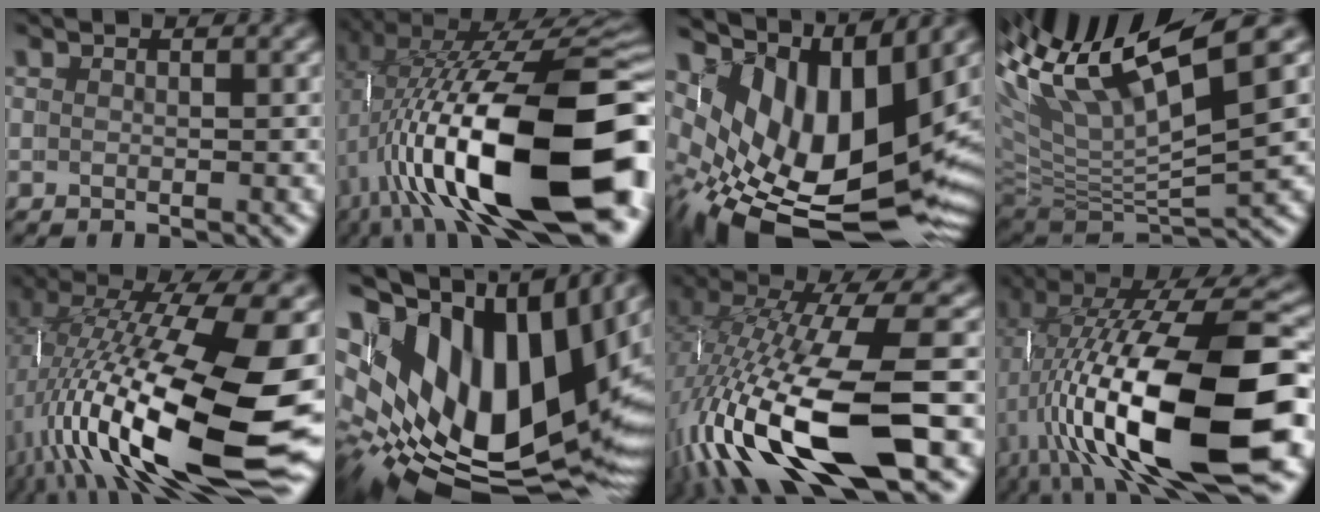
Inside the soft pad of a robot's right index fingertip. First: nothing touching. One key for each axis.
{"total": 19.8, "fx": -2.1, "fy": 7.9, "fz": 18.0, "tx": -0.297, "ty": -0.020, "tz": -0.012}
{"total": 16.1, "fx": -4.4, "fy": 9.4, "fz": 12.3, "tx": -0.243, "ty": -0.079, "tz": -0.032}
{"total": 14.0, "fx": 3.9, "fy": 8.7, "fz": 10.3, "tx": -0.214, "ty": -0.017, "tz": 0.067}
{"total": 17.3, "fx": -2.4, "fy": 7.3, "fz": 15.5, "tx": -0.280, "ty": -0.034, "tz": -0.013}
{"total": 19.8, "fx": 0.6, "fy": 12.7, "fz": 15.2, "tx": -0.276, "ty": -0.045, "tz": 0.032}
{"total": 11.9, "fx": -2.6, "fy": 4.8, "fz": 10.5, "tx": -0.224, "ty": -0.039, "tz": -0.022}
{"total": 17.4, "fx": -0.7, "fy": 7.2, "fz": 15.8, "tx": -0.279, "ty": -0.017, "tz": 0.008}